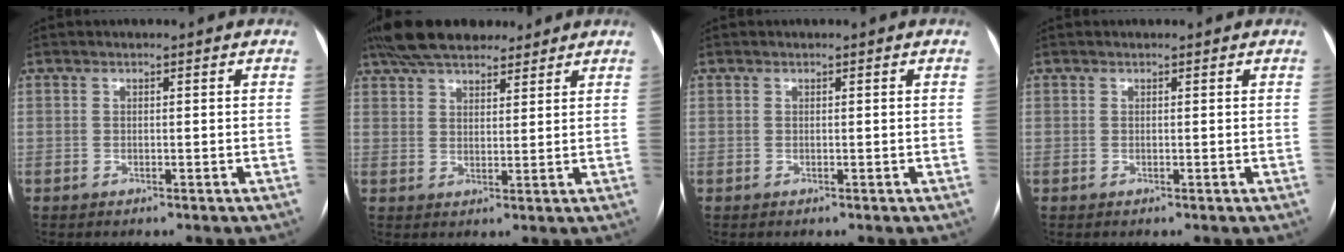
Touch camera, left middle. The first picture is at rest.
{"total": 12.6, "force": [10.2, 4.5, 5.9], "torque": [-0.098, 0.041, 0.165]}
{"total": 0.0}
{"total": 1.2, "force": [1.1, 0.5, 0.2], "torque": [-0.009, 0.022, 0.014]}